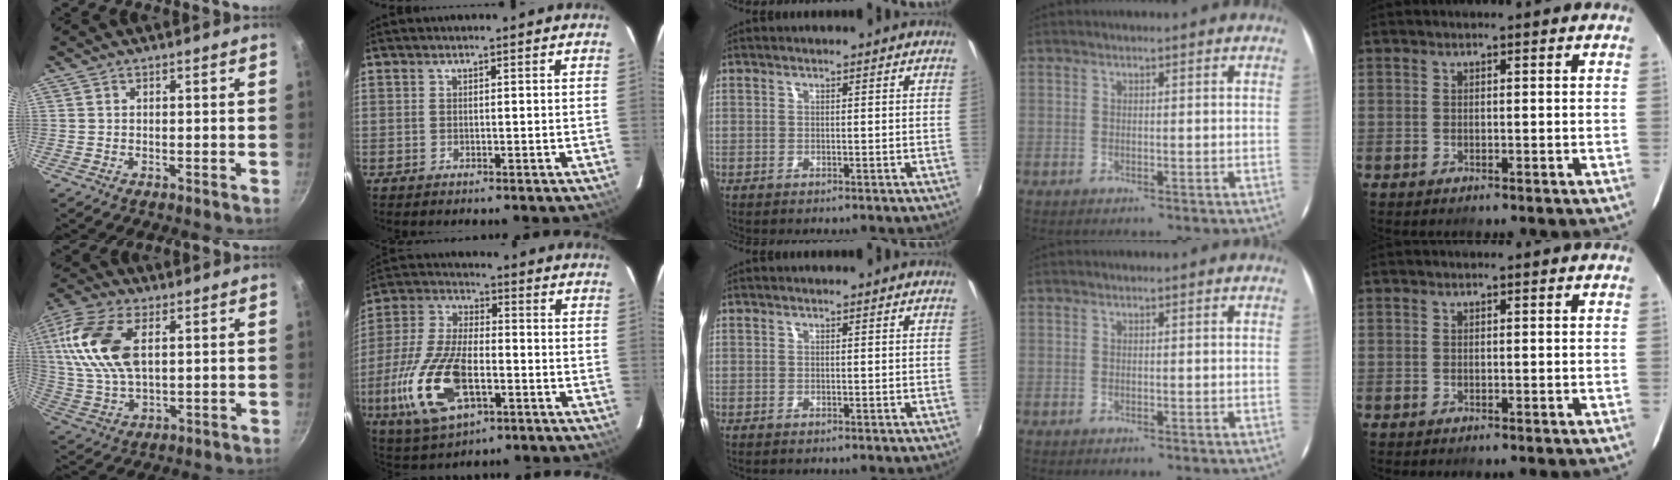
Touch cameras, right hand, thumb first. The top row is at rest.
{"thumb": {"total": 16.0, "force": [4.3, 8.6, 12.8], "torque": [-0.254, -0.004, 0.082]}, "index": {"total": 18.2, "force": [-6.1, 8.6, 14.8], "torque": [-0.332, -0.017, -0.108]}}